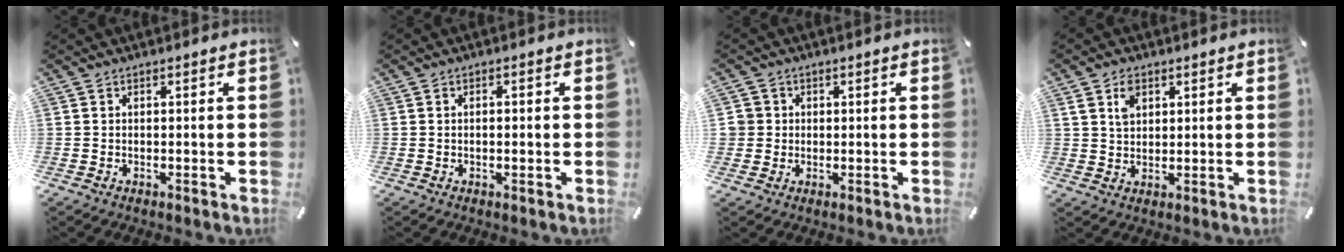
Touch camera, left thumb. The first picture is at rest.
{"total": 1.2, "force": [-0.3, 0.5, 1.1], "torque": [-0.022, 0.002, -0.006]}
{"total": 3.8, "force": [0.4, 3.7, 0.4], "torque": [-0.012, 0.008, 0.009]}
{"total": 5.0, "force": [2.2, 3.5, 2.7], "torque": [-0.047, 0.000, 0.039]}